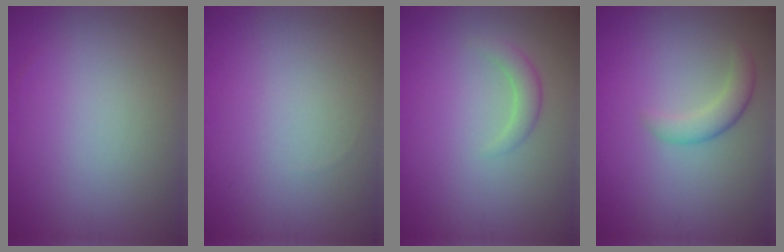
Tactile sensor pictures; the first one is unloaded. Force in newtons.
{"total": 0.0}
{"total": 1.6, "press": 1.6, "slide": 0.1}
{"total": 2.3, "press": 2.3, "slide": 0.1}